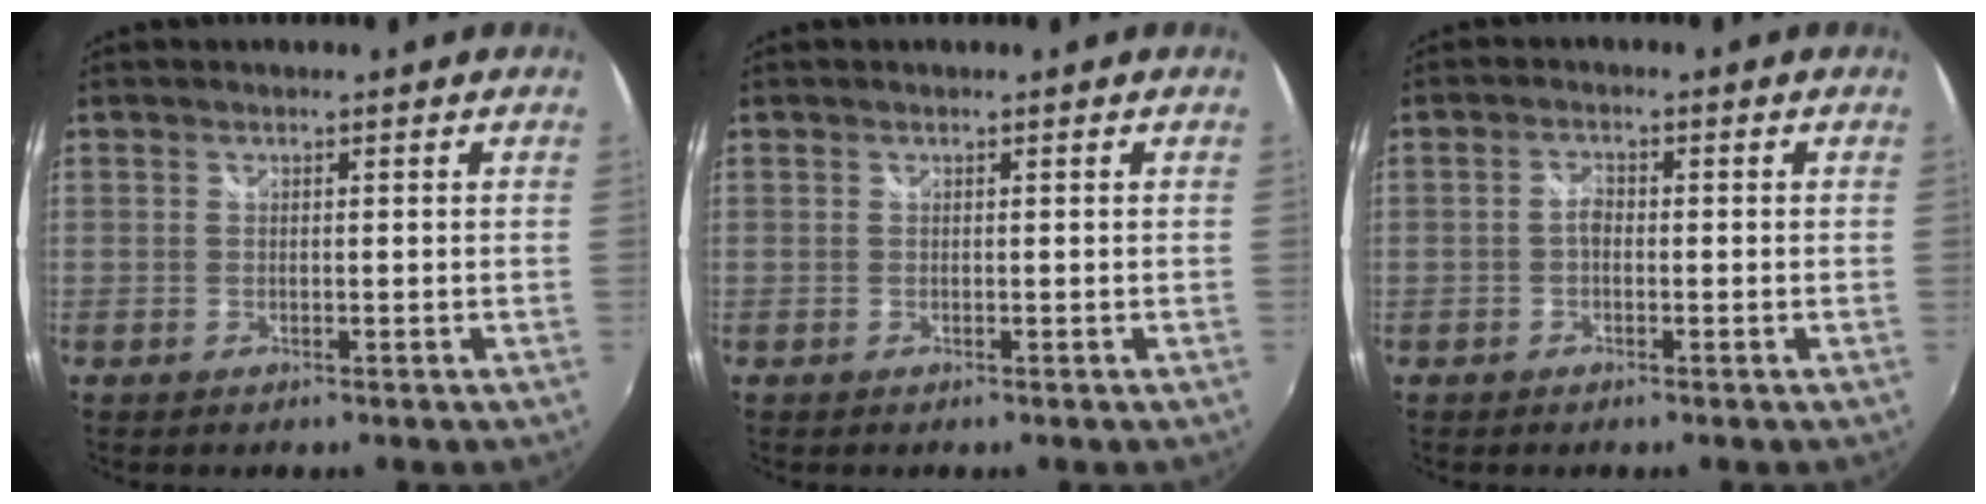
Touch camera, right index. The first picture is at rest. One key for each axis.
{"total": 0.0}
{"total": 1.8, "fx": -0.6, "fy": 1.2, "fz": 1.3, "tx": -0.026, "ty": 0.005, "tz": -0.014}